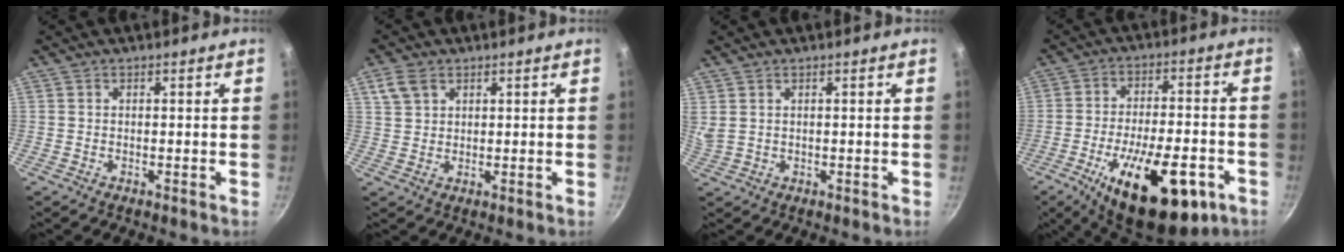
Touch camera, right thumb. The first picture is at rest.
{"total": 4.7, "force": [2.4, 3.3, 2.4], "torque": [-0.037, 0.001, 0.050]}
{"total": 2.5, "force": [1.2, 1.1, 1.9], "torque": [-0.039, 0.000, 0.030]}
{"total": 21.0, "force": [-9.4, 8.5, 16.8], "torque": [-0.238, 0.022, -0.135]}